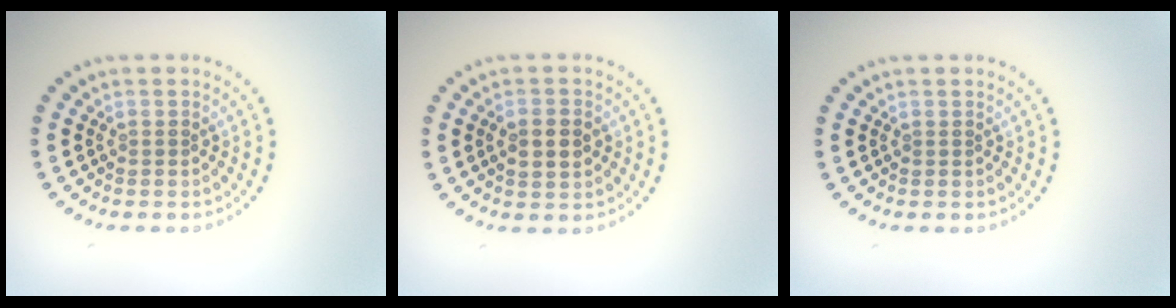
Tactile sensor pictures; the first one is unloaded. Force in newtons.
{"total": 2.6, "press": 2.6, "slide": 0.1}
{"total": 0.0}